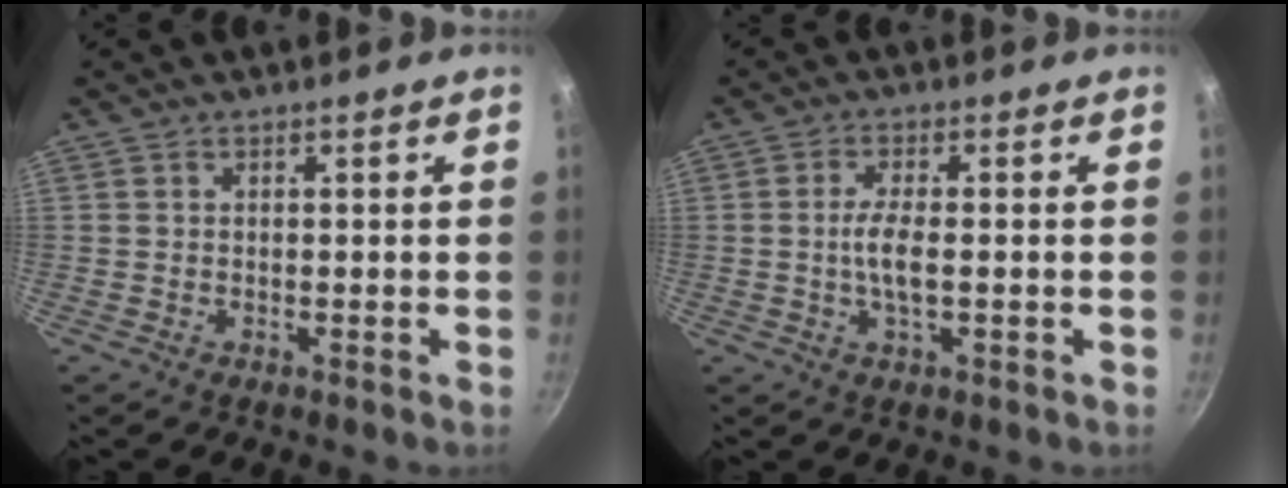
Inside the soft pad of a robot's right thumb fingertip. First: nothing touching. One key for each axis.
{"total": 4.7, "fx": -0.5, "fy": 1.5, "fz": 4.4, "tx": -0.094, "ty": 0.003, "tz": -0.013}